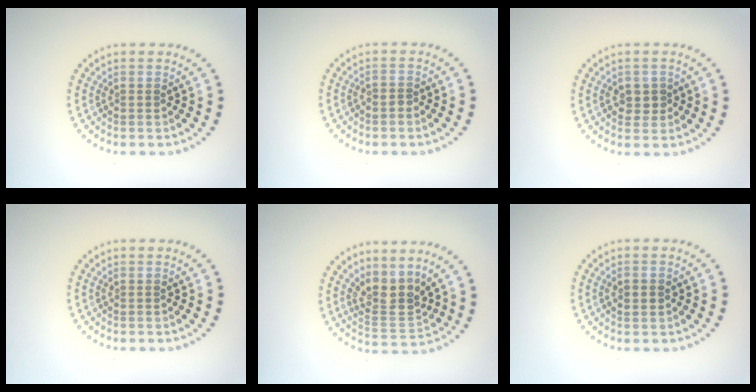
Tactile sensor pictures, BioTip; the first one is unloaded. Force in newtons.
{"total": 0.6, "press": 0.3, "slide": 0.5}
{"total": 1.5, "press": 1.5, "slide": 0.2}
{"total": 0.0}
{"total": 3.3, "press": 2.6, "slide": 2.0}
{"total": 1.8, "press": 1.8, "slide": 0.2}